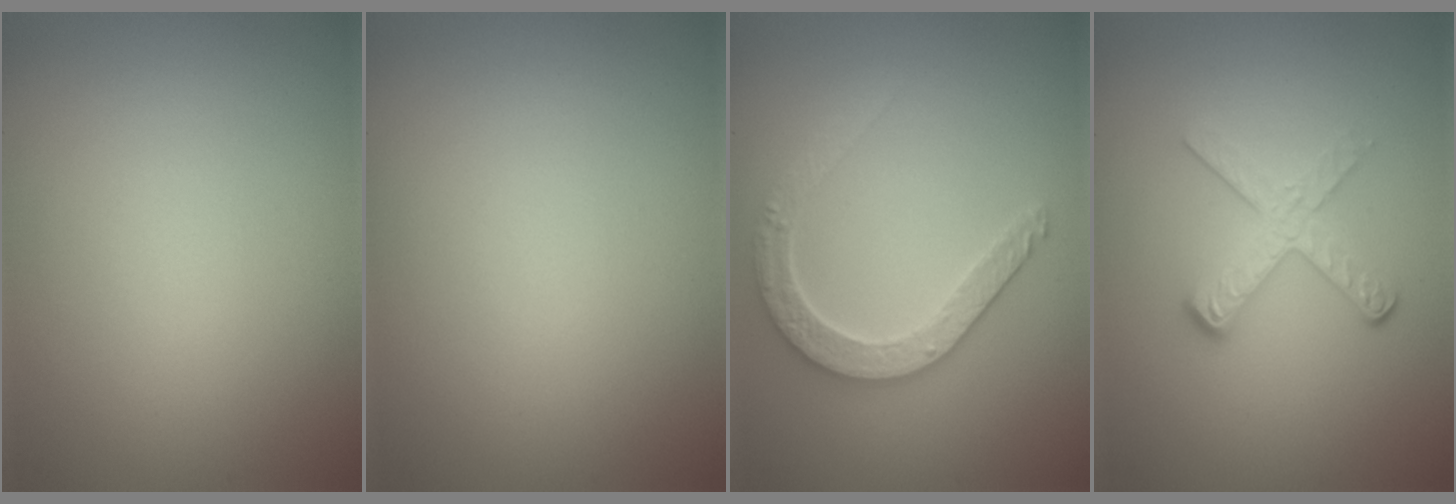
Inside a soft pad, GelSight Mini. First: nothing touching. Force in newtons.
{"total": 0.0}
{"total": 3.9, "press": 3.4, "slide": 2.0}
{"total": 3.4, "press": 2.4, "slide": 2.4}